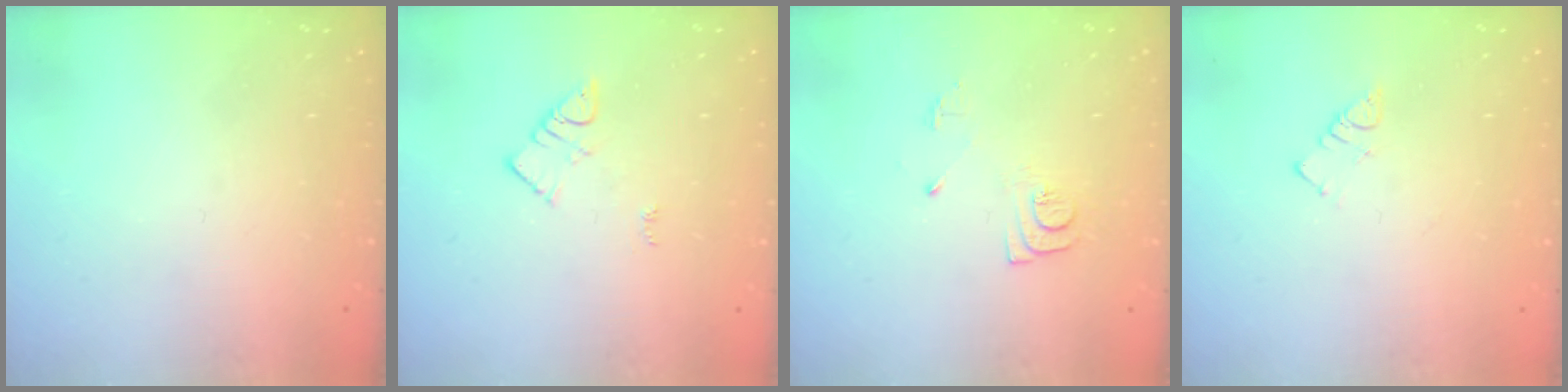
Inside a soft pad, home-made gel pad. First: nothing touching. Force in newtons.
{"total": 4.3, "press": 4.2, "slide": 0.6}
{"total": 8.4, "press": 8.3, "slide": 0.8}
{"total": 3.2, "press": 3.2, "slide": 0.4}